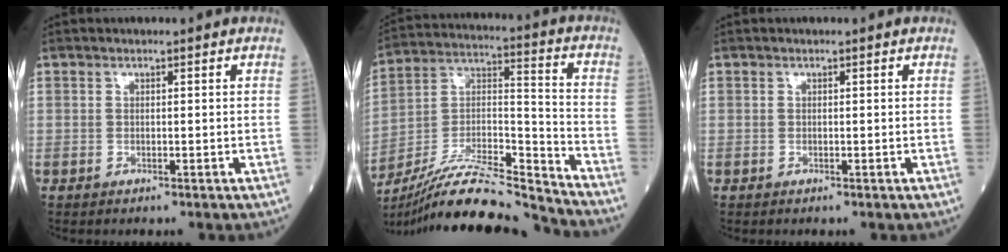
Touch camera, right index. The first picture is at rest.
{"total": 18.4, "force": [-17.2, -0.3, 6.6], "torque": [-0.130, 0.023, -0.304]}
{"total": 0.0}